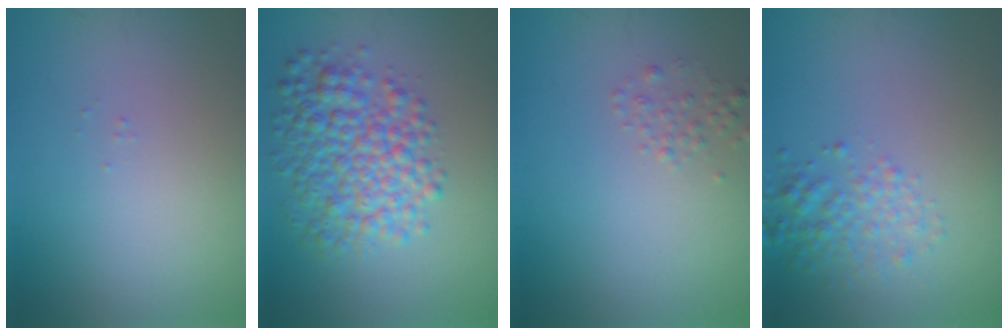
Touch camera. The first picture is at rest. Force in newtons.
{"total": 6.1, "press": 6.1, "slide": 0.0}
{"total": 1.2, "press": 1.2, "slide": 0.1}
{"total": 2.6, "press": 2.6, "slide": 0.1}